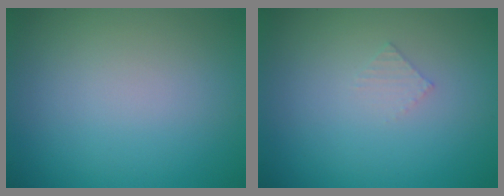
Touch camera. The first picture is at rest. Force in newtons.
{"total": 0.8, "press": 0.8, "slide": 0.1}